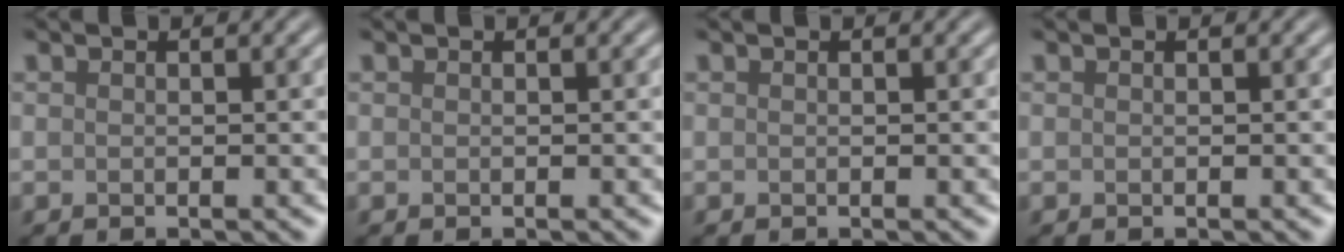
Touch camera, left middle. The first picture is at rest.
{"total": 0.0}
{"total": 0.0}
{"total": 0.0}